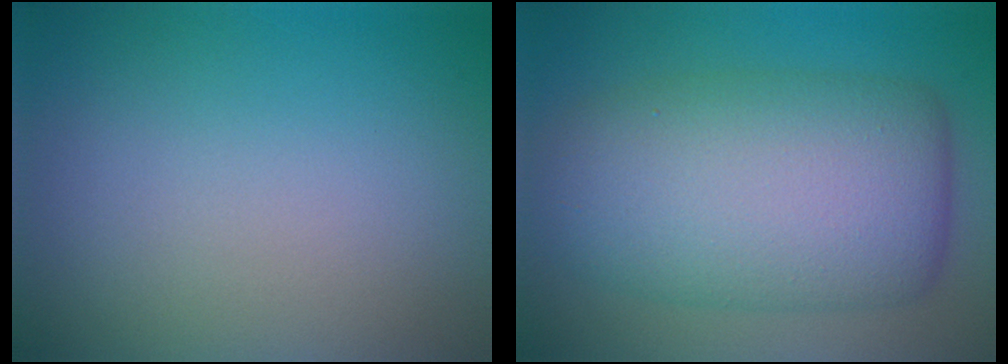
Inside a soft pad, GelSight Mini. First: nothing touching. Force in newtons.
{"total": 11.4, "press": 11.4, "slide": 0.1}